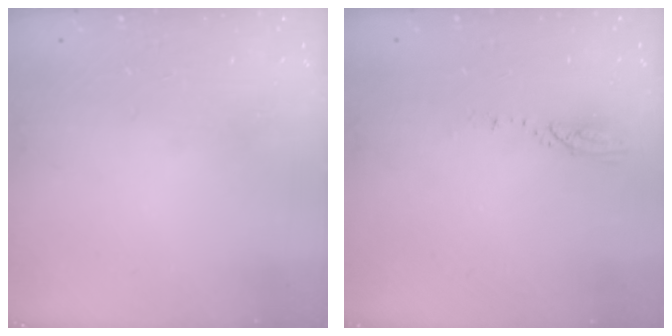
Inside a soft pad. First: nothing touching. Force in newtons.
{"total": 3.0, "press": 3.0, "slide": 0.1}